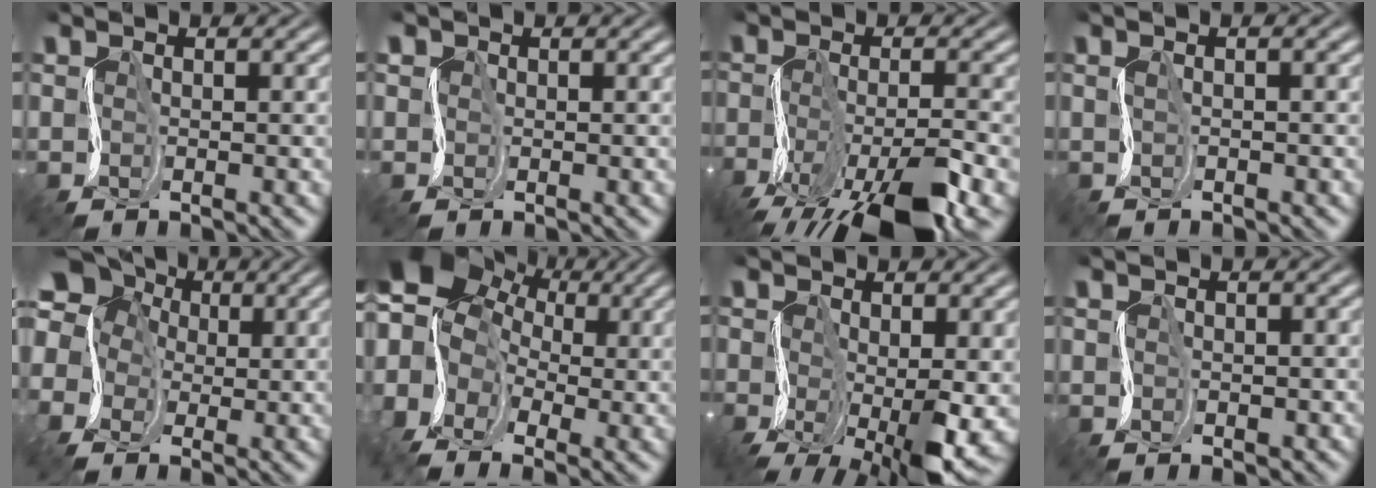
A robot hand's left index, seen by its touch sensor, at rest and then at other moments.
{"total": 1.7, "force": [0.3, 1.5, 0.6], "torque": [0.004, 0.011, 0.000]}
{"total": 9.2, "force": [-5.7, 2.2, 6.8], "torque": [-0.126, -0.012, -0.102]}
{"total": 0.8, "force": [0.6, 0.0, 0.6], "torque": [-0.015, 0.006, 0.006]}
{"total": 10.6, "force": [1.6, 9.2, 5.0], "torque": [-0.124, 0.045, -0.030]}
{"total": 10.6, "force": [1.5, 8.5, 6.2], "torque": [-0.119, 0.022, 0.013]}
{"total": 7.6, "force": [-2.7, 2.8, 6.5], "torque": [-0.114, -0.012, -0.042]}
{"total": 0.6, "force": [-0.3, 0.5, 0.3], "torque": [-0.002, -0.001, -0.005]}